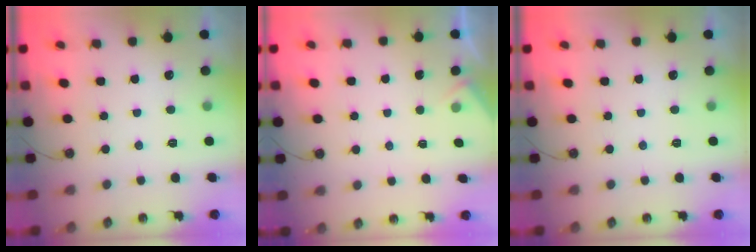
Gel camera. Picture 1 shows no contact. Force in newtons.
{"total": 2.5, "press": 2.4, "slide": 0.4}
{"total": 0.0}